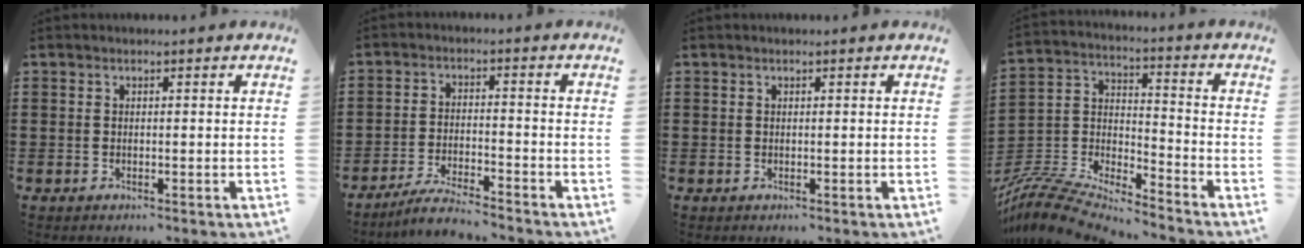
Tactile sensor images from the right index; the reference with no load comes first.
{"total": 4.7, "force": [-4.4, -0.2, 1.6], "torque": [-0.043, -0.009, -0.088]}
{"total": 0.0}
{"total": 8.7, "force": [-8.3, 0.9, 2.5], "torque": [-0.066, -0.005, -0.171]}